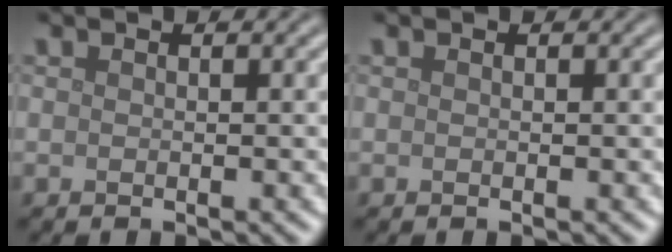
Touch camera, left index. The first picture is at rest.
{"total": 0.0}